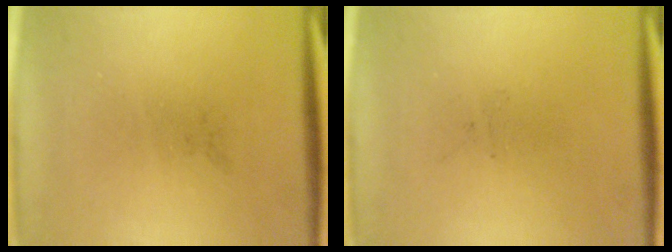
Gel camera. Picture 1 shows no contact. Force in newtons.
{"total": 0.0}